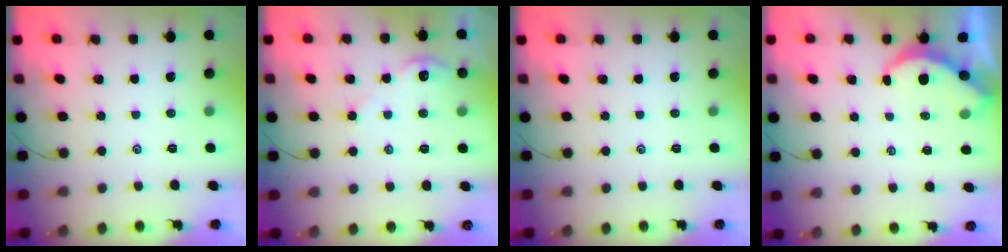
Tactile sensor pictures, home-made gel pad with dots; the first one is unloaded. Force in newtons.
{"total": 3.1, "press": 3.0, "slide": 0.4}
{"total": 0.0}
{"total": 3.2, "press": 3.2, "slide": 0.3}